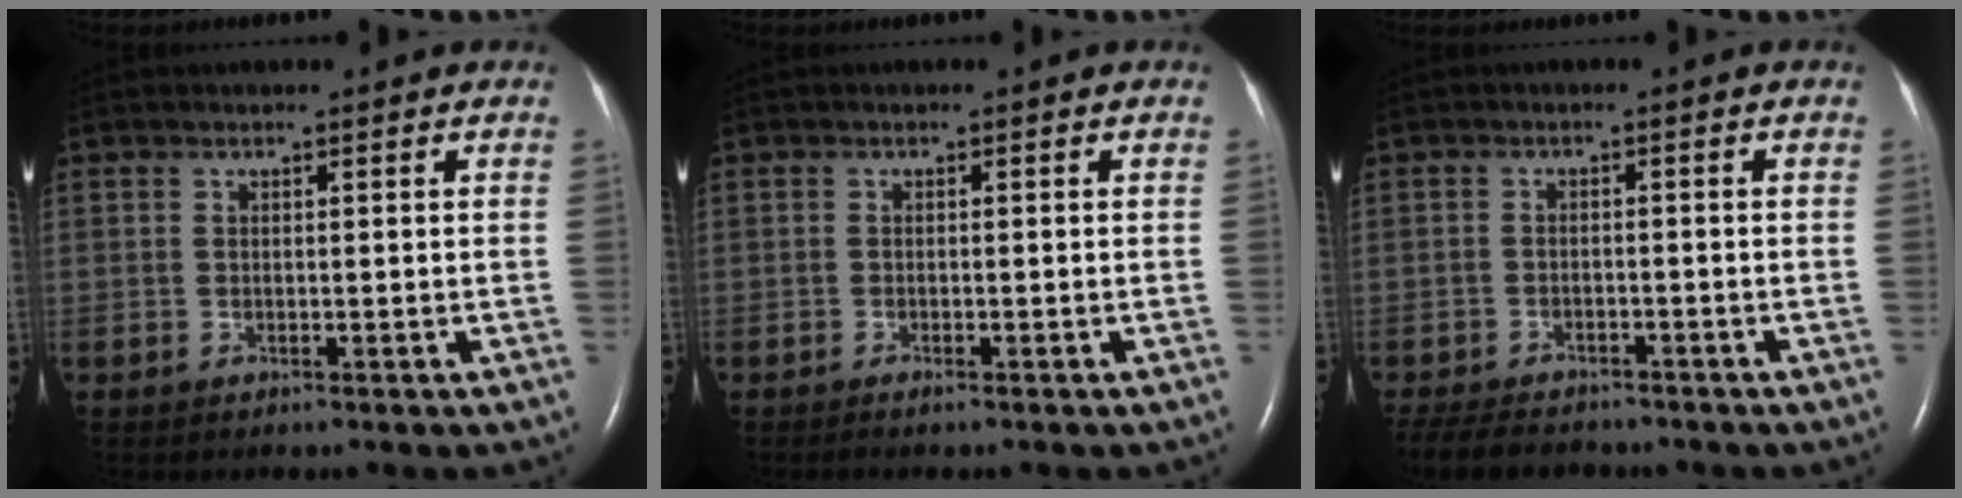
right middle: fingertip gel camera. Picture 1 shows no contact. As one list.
[{"total": 1.0, "force": [-0.8, 0.0, 0.6], "torque": [-0.013, -0.001, -0.011]}, {"total": 8.9, "force": [-7.7, 3.0, 3.3], "torque": [-0.063, -0.011, -0.114]}]